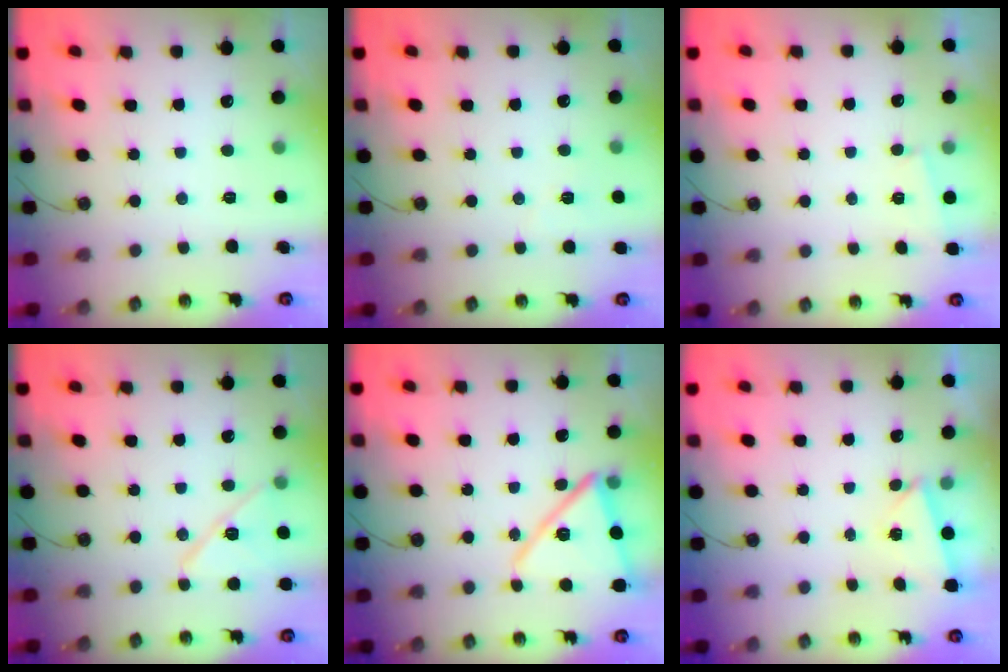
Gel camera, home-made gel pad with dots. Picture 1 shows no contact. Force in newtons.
{"total": 3.2, "press": 2.6, "slide": 2.0}
{"total": 1.6, "press": 1.0, "slide": 1.2}
{"total": 12.1, "press": 12.0, "slide": 0.9}
{"total": 15.2, "press": 15.1, "slide": 1.9}
{"total": 2.8, "press": 1.5, "slide": 2.3}